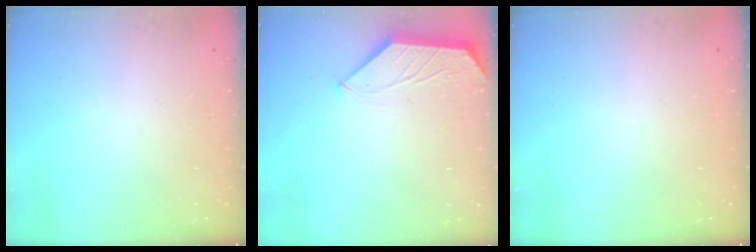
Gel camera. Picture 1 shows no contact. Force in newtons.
{"total": 0.7, "press": 0.6, "slide": 0.3}
{"total": 0.0}